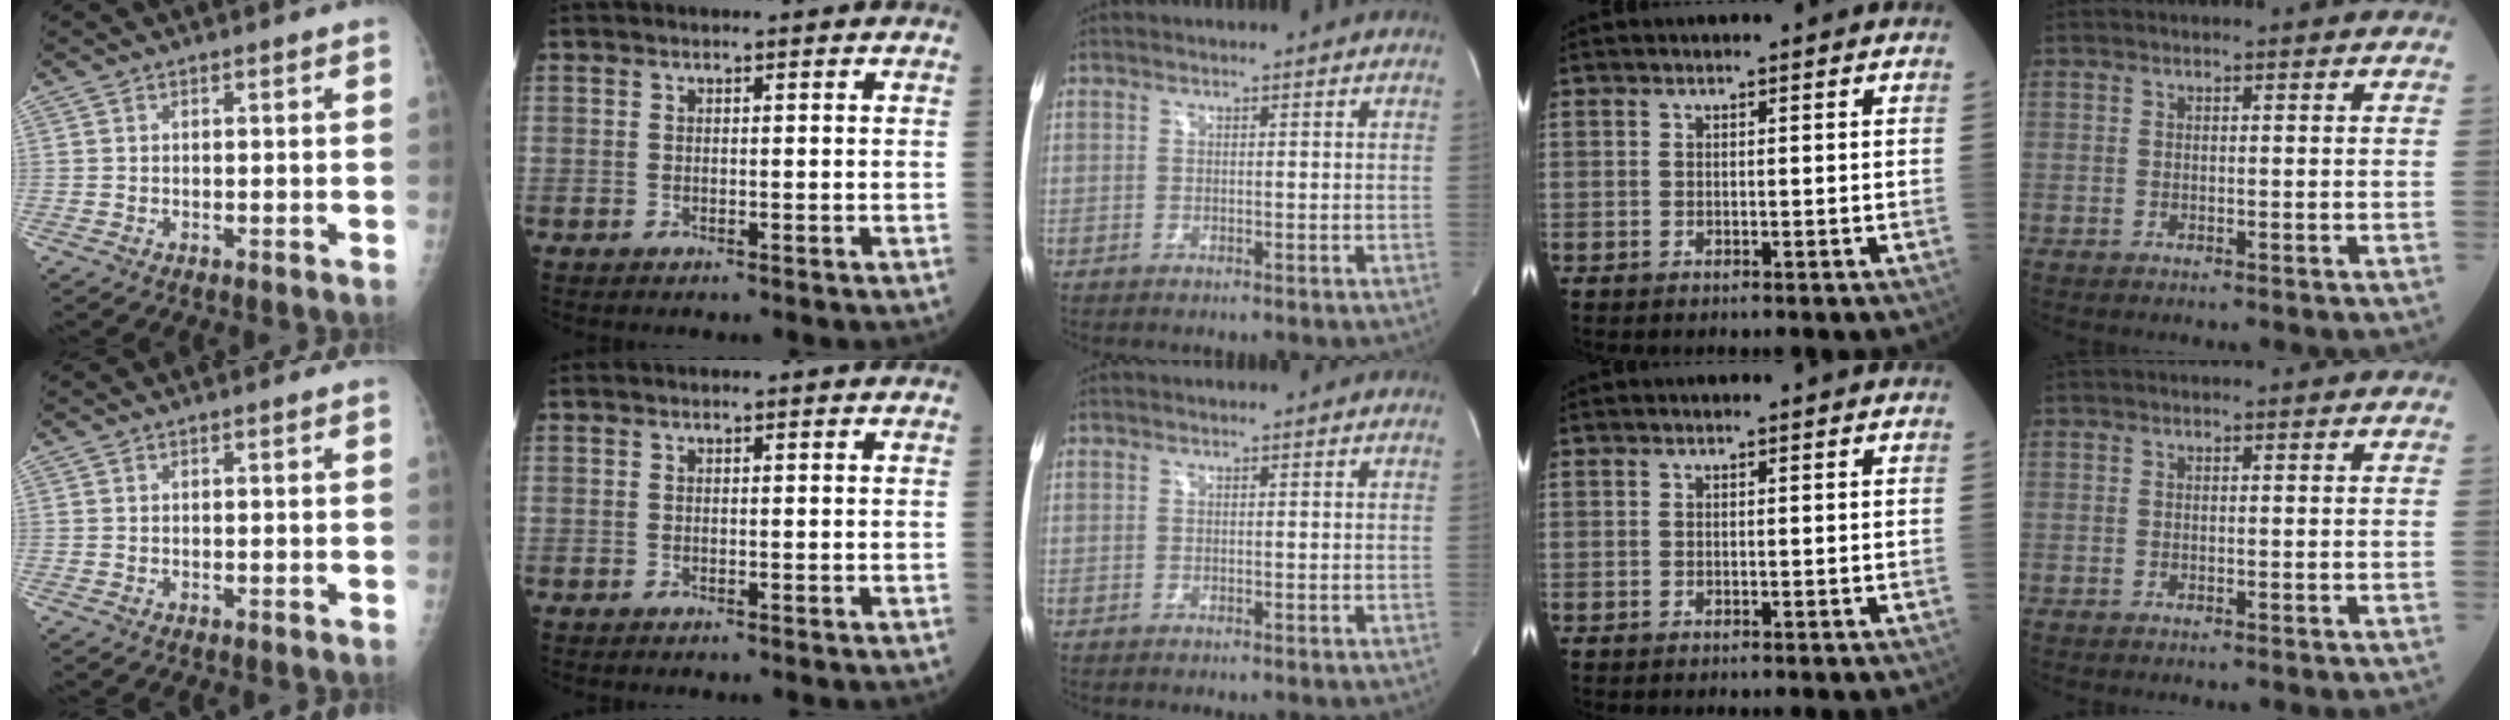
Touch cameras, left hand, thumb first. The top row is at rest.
{}